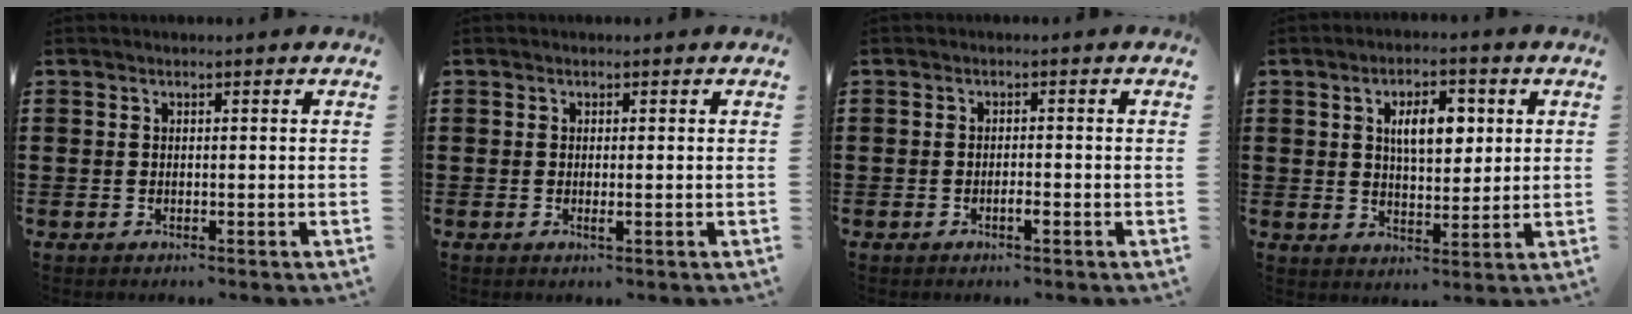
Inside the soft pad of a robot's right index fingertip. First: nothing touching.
{"total": 1.0, "force": [-0.1, 0.1, 1.0], "torque": [-0.019, -0.004, -0.002]}
{"total": 1.5, "force": [-0.8, 0.4, 1.2], "torque": [-0.024, -0.003, -0.014]}
{"total": 6.5, "force": [2.0, 3.1, 5.3], "torque": [-0.089, 0.003, 0.025]}